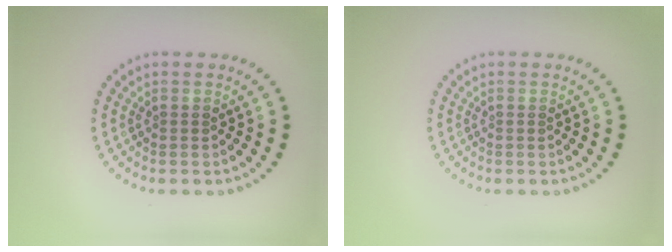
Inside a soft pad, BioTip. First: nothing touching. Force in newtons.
{"total": 0.0}